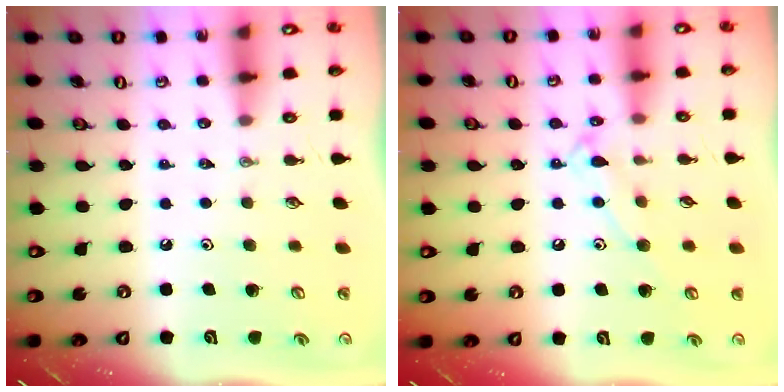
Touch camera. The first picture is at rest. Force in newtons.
{"total": 9.8, "press": 9.8, "slide": 0.7}